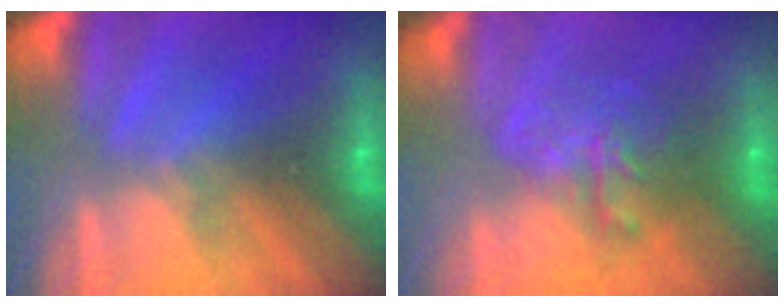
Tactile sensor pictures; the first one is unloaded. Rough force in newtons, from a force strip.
{"total": 6.9}